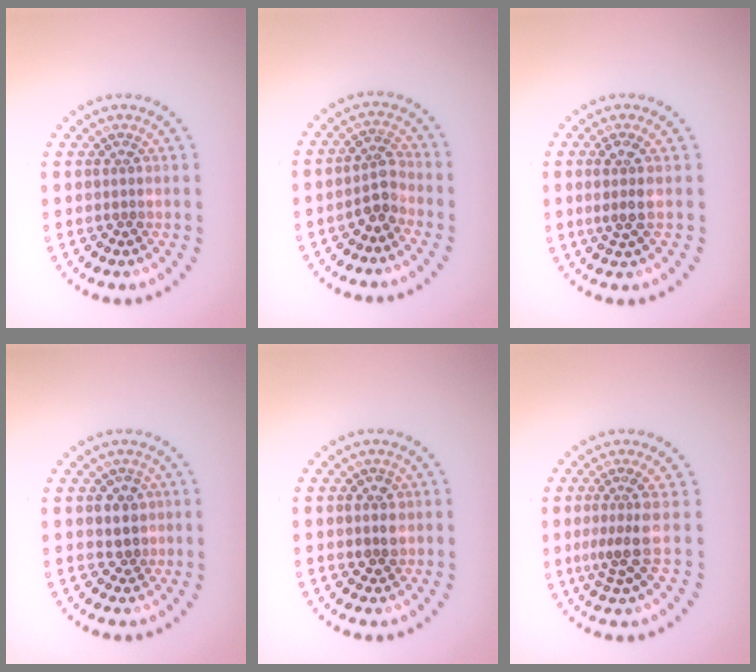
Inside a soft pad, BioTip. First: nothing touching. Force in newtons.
{"total": 2.3, "press": 2.1, "slide": 1.0}
{"total": 2.0, "press": 1.7, "slide": 1.2}
{"total": 2.2, "press": 2.1, "slide": 0.7}
{"total": 1.9, "press": 1.8, "slide": 0.5}
{"total": 2.9, "press": 2.1, "slide": 2.0}